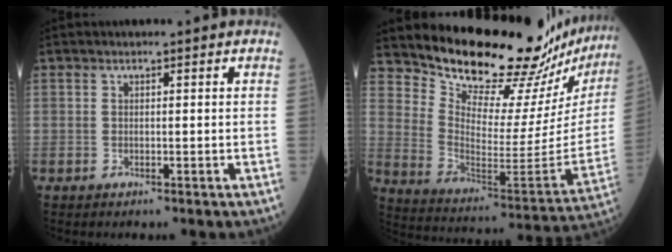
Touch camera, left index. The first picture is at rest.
{"total": 23.9, "force": [22.4, 3.1, 7.7], "torque": [-0.138, -0.126, 0.311]}